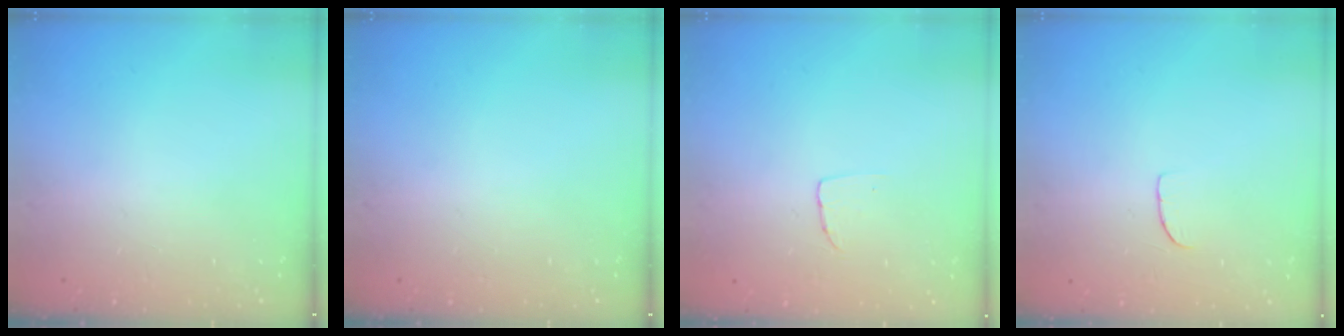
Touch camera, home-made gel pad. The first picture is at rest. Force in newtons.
{"total": 0.0}
{"total": 2.9, "press": 2.9, "slide": 0.1}
{"total": 5.4, "press": 5.4, "slide": 0.4}